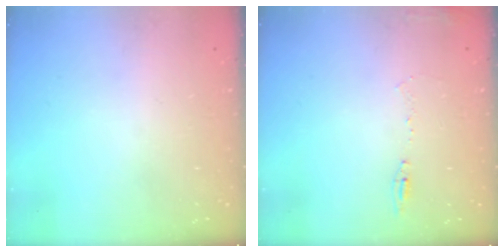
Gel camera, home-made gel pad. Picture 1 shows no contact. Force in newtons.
{"total": 6.2, "press": 6.0, "slide": 1.5}